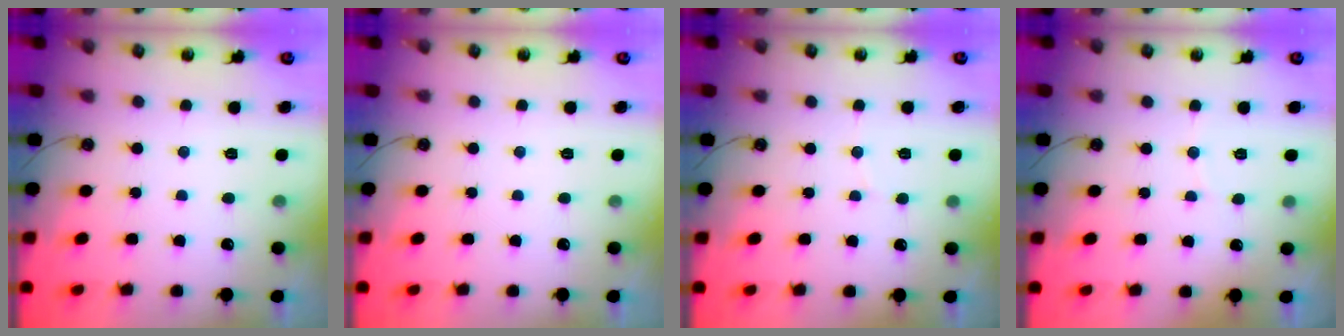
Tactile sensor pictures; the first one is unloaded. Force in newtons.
{"total": 0.0}
{"total": 3.7, "press": 3.7, "slide": 0.3}
{"total": 2.4, "press": 2.4, "slide": 0.3}